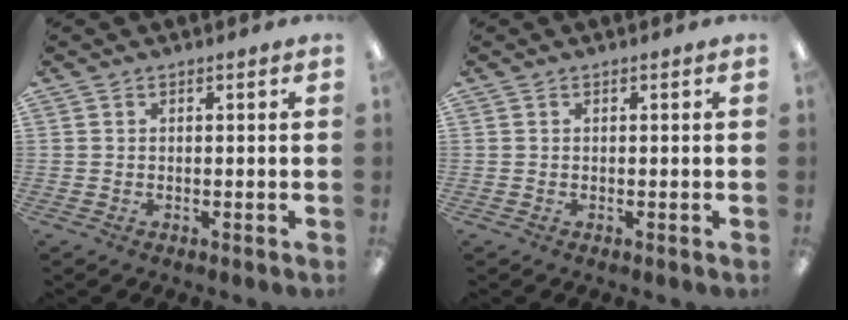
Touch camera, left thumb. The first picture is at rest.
{"total": 0.0}